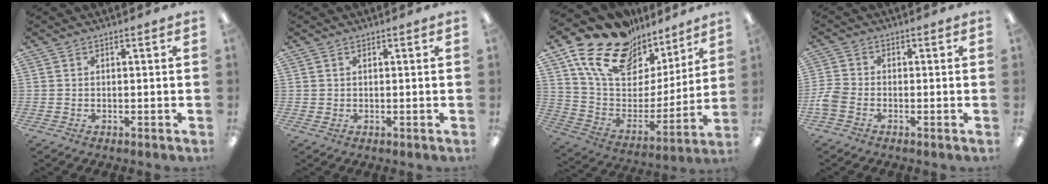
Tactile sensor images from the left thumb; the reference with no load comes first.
{"total": 0.7, "force": [0.4, 0.5, 0.1], "torque": [-0.002, 0.003, 0.007]}
{"total": 20.3, "force": [14.6, 11.0, 8.6], "torque": [-0.169, -0.097, 0.265]}
{"total": 3.9, "force": [-1.6, 2.7, 2.4], "torque": [-0.048, 0.007, -0.030]}